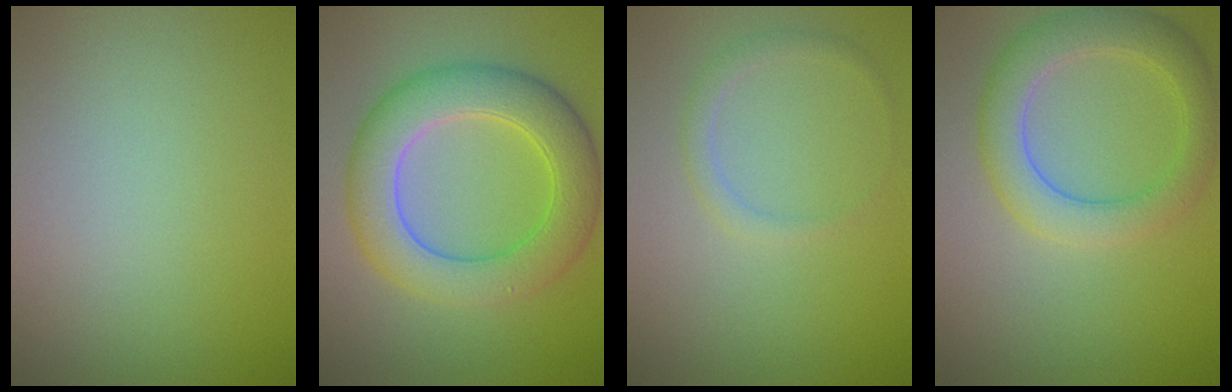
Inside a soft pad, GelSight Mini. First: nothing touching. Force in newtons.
{"total": 7.3, "press": 7.3, "slide": 0.3}
{"total": 1.3, "press": 1.3, "slide": 0.1}
{"total": 4.7, "press": 4.7, "slide": 0.2}